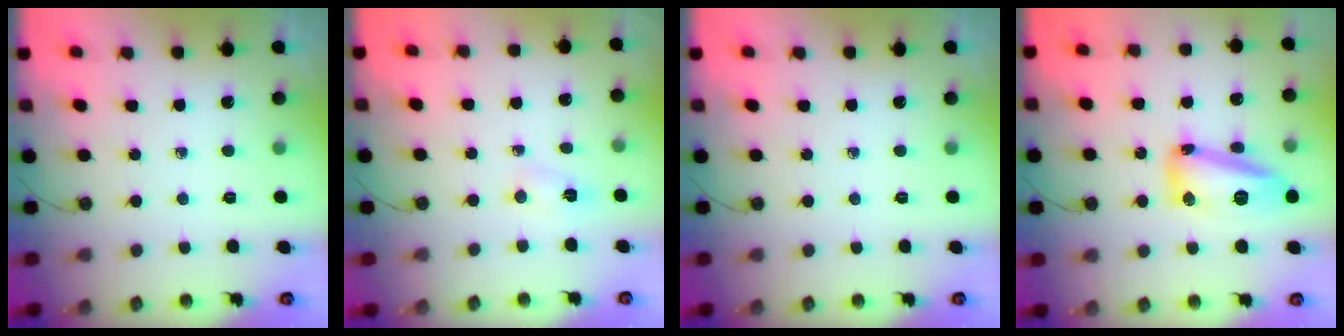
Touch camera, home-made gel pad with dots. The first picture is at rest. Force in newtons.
{"total": 3.0, "press": 1.8, "slide": 2.4}
{"total": 0.0}
{"total": 15.6, "press": 15.6, "slide": 0.9}